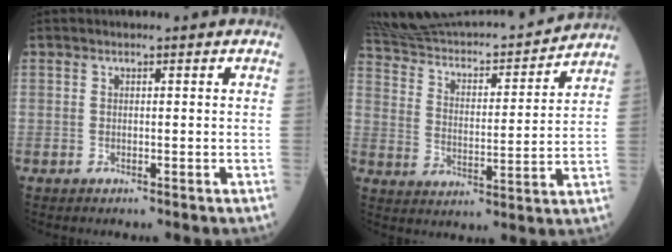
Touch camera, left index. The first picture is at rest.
{"total": 22.8, "force": [21.3, 3.6, 7.3], "torque": [-0.136, -0.010, 0.319]}